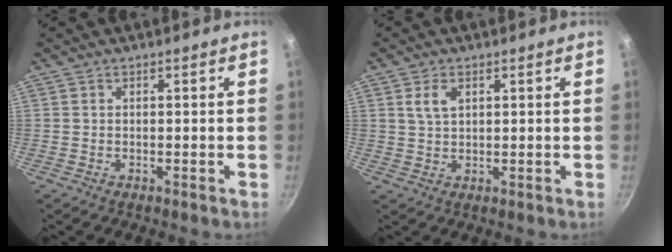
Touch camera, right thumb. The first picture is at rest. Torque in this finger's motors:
{"motor_torque": [-0.03, 0.17, 0.64, 0.63, 0.08]}